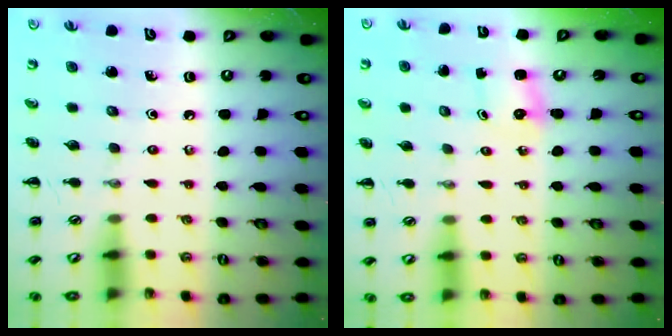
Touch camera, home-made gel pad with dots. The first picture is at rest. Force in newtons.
{"total": 1.8, "press": 1.7, "slide": 0.6}